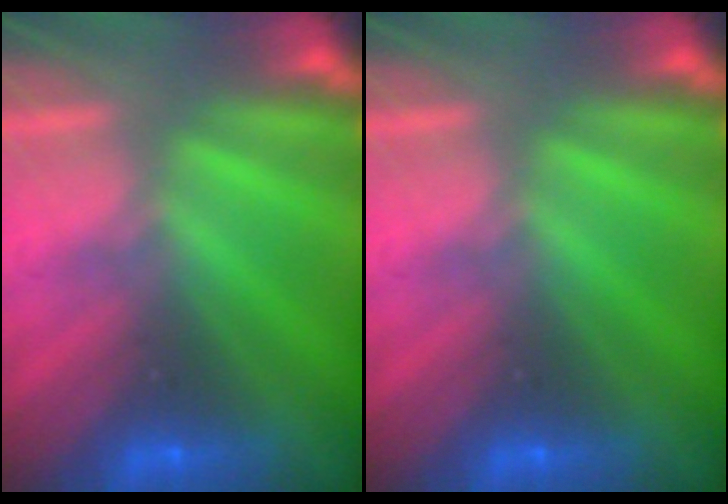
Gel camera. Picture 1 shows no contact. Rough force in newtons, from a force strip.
{"total": 0.0}